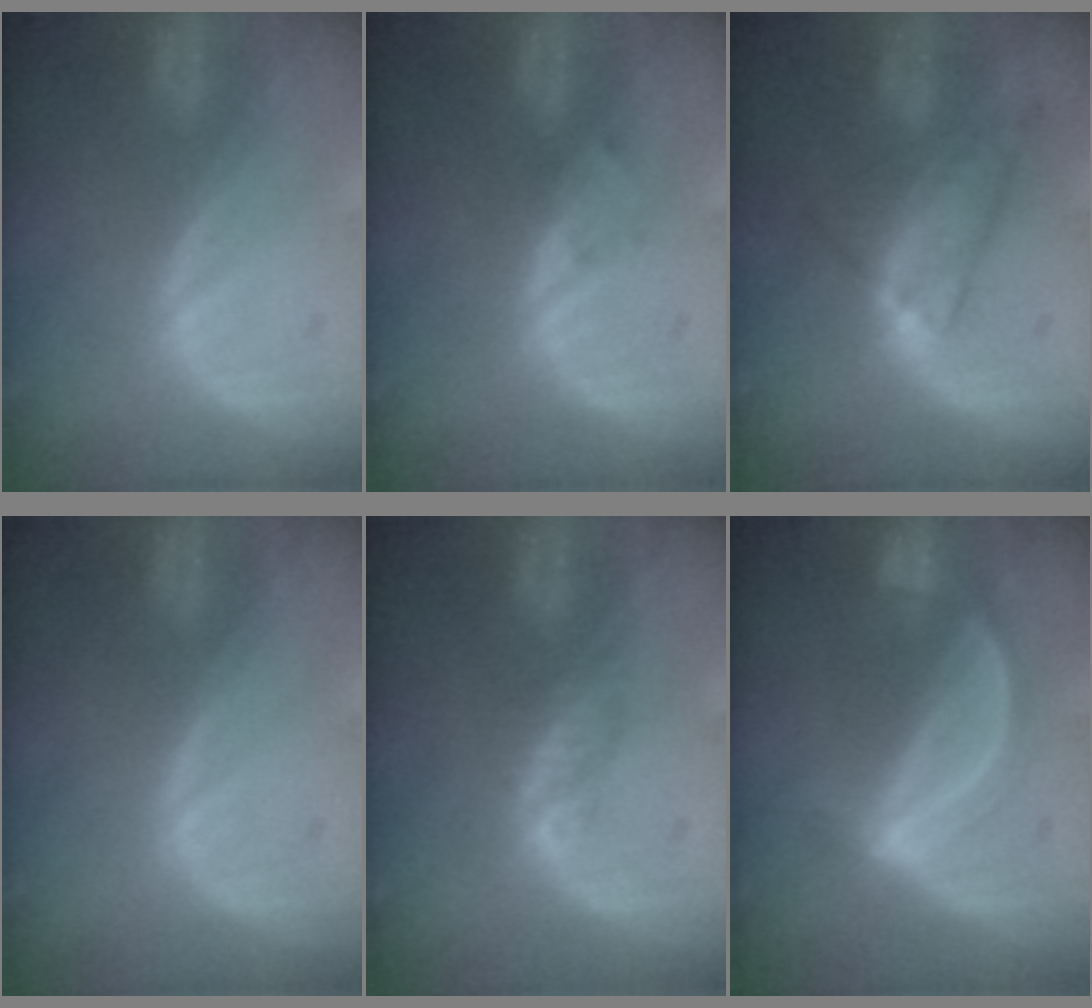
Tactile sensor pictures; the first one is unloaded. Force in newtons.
{"total": 1.1, "press": 0.8, "slide": 0.7}
{"total": 7.6, "press": 6.2, "slide": 4.3}
{"total": 0.0}
{"total": 1.8, "press": 1.6, "slide": 0.8}
{"total": 5.1, "press": 4.7, "slide": 2.0}